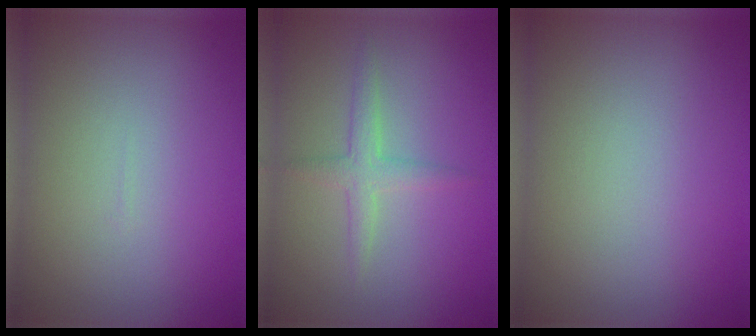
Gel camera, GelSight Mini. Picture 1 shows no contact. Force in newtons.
{"total": 1.9, "press": 1.9, "slide": 0.1}
{"total": 0.0}